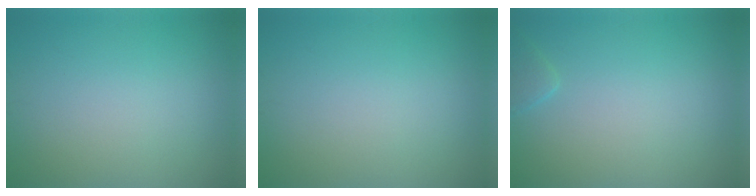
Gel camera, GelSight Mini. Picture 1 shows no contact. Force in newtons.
{"total": 0.0}
{"total": 1.1, "press": 1.1, "slide": 0.1}